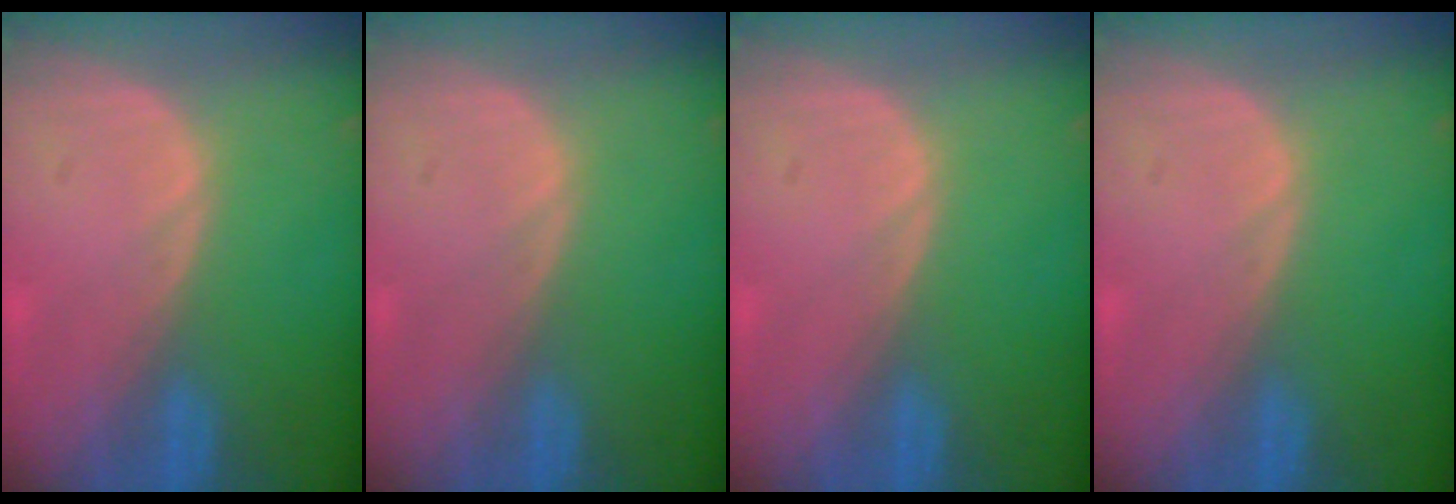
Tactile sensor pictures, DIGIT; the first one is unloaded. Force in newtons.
{"total": 0.0}
{"total": 0.0}
{"total": 0.0}